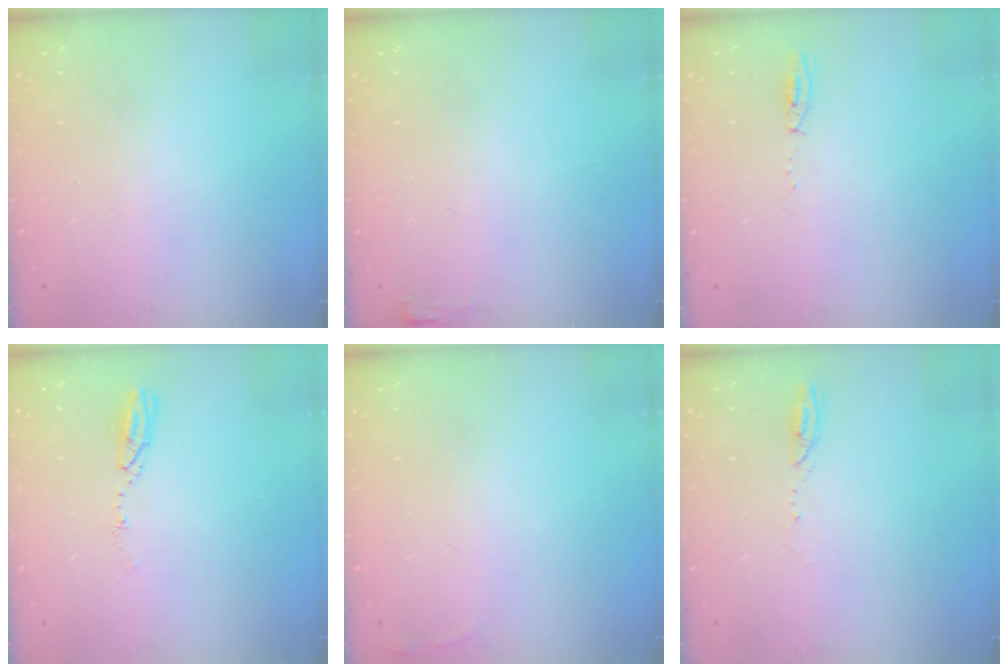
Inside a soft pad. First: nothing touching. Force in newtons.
{"total": 2.7, "press": 2.6, "slide": 0.8}
{"total": 3.4, "press": 3.3, "slide": 0.8}
{"total": 3.5, "press": 3.5, "slide": 0.3}
{"total": 2.8, "press": 2.6, "slide": 0.9}
{"total": 3.3, "press": 3.3, "slide": 0.4}